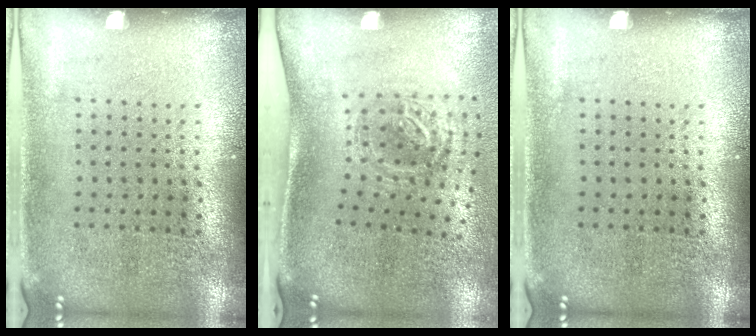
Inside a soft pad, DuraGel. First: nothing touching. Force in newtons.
{"total": 1.8, "press": 1.2, "slide": 1.3}
{"total": 0.0}